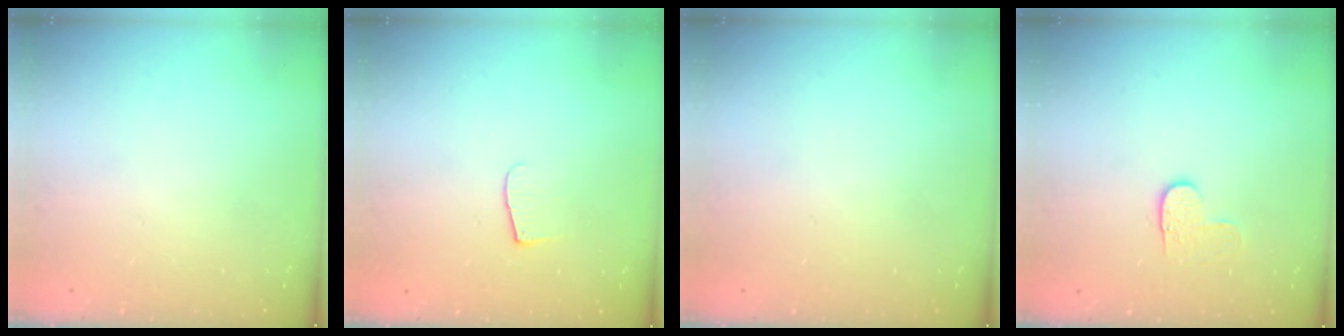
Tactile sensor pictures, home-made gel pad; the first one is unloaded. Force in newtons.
{"total": 5.3, "press": 5.2, "slide": 0.6}
{"total": 0.6, "press": 0.6, "slide": 0.2}
{"total": 3.6, "press": 3.6, "slide": 0.4}